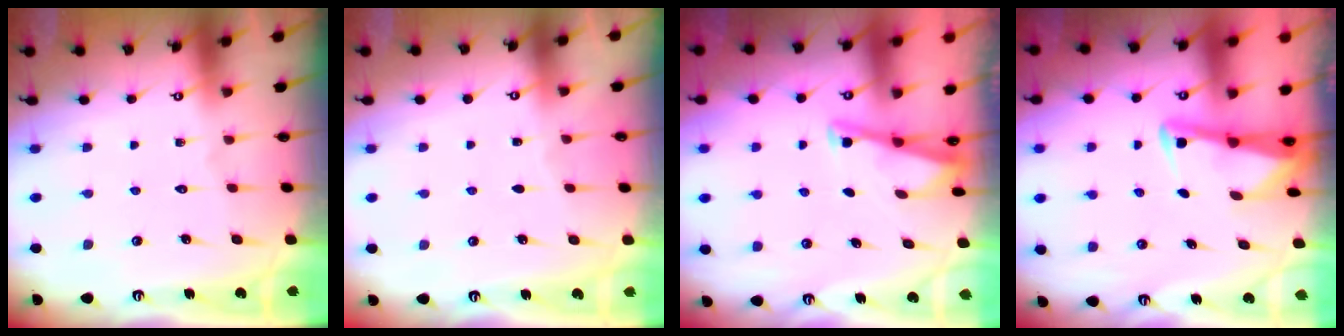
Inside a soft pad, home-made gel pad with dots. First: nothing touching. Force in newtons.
{"total": 2.4, "press": 2.4, "slide": 0.3}
{"total": 3.1, "press": 3.1, "slide": 0.3}
{"total": 3.0, "press": 3.0, "slide": 0.4}